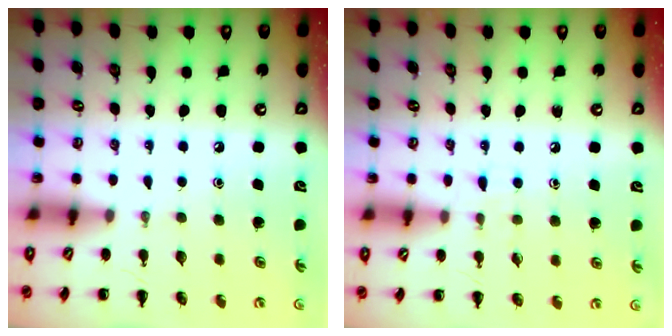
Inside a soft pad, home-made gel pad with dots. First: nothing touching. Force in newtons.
{"total": 5.5, "press": 4.9, "slide": 2.4}